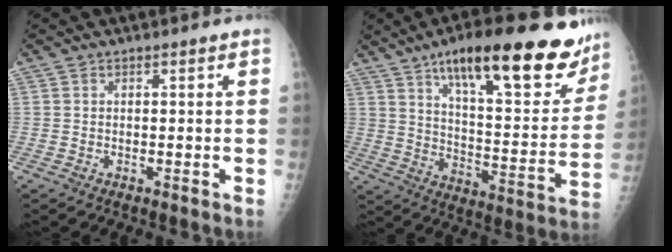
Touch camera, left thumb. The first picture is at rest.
{"total": 27.3, "force": [18.0, 8.1, 18.9], "torque": [-0.228, -0.057, 0.262]}